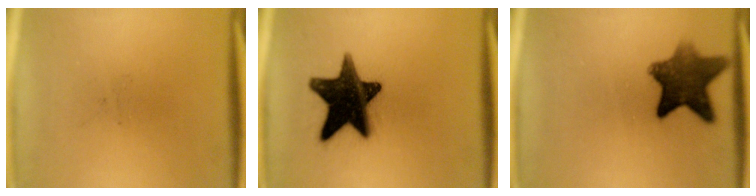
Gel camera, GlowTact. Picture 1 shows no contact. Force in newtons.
{"total": 17.4}
{"total": 9.8}